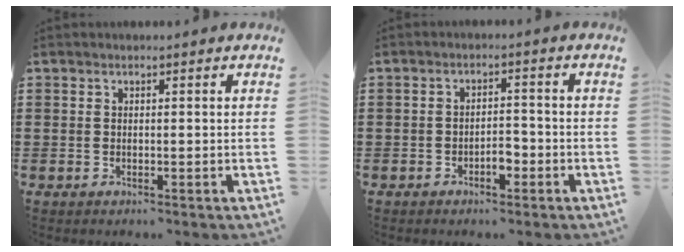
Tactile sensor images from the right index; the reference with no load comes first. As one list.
[{"total": 2.7, "force": [-1.6, 1.2, 1.9], "torque": [-0.037, 0.004, -0.031]}]